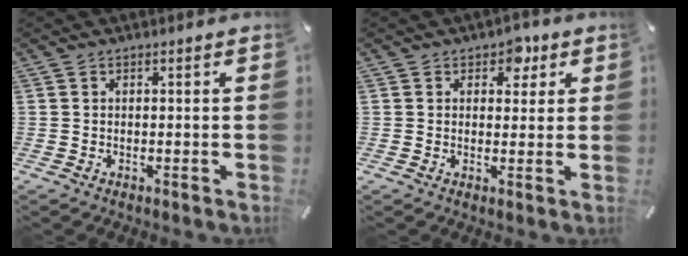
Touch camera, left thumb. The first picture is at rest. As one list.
[{"total": 4.7, "force": [2.3, 3.4, 2.2], "torque": [-0.011, -0.005, 0.033]}]